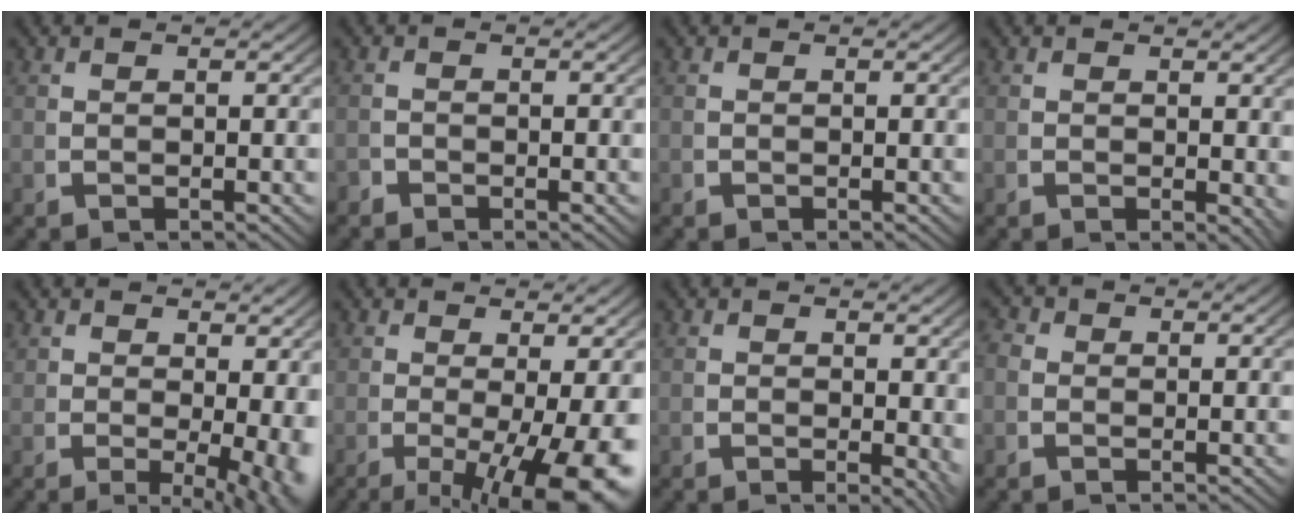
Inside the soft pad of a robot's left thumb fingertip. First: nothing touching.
{"total": 0.9, "force": [-0.9, 0.2, -0.2], "torque": [0.009, -0.006, -0.019]}
{"total": 0.0}
{"total": 1.4, "force": [0.5, 0.7, 1.1], "torque": [-0.007, -0.007, 0.012]}
{"total": 4.5, "force": [-0.1, 2.1, 4.0], "torque": [-0.048, -0.025, 0.011]}
{"total": 8.9, "force": [-2.2, 4.2, 7.5], "torque": [-0.118, -0.042, -0.015]}
{"total": 2.0, "force": [0.4, 0.8, 1.7], "torque": [-0.016, -0.012, 0.013]}
{"total": 1.5, "force": [0.1, 1.5, 0.5], "torque": [-0.009, -0.005, -0.002]}